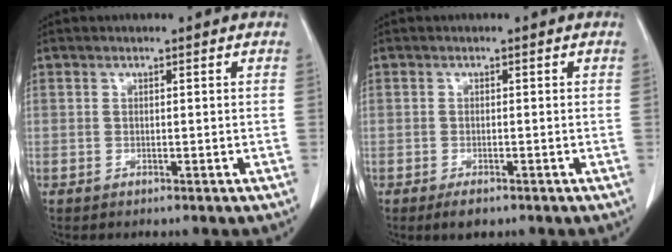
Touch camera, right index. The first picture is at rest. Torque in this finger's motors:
{"motor_torque": [-0.05, 0.00, 0.06, 0.00]}